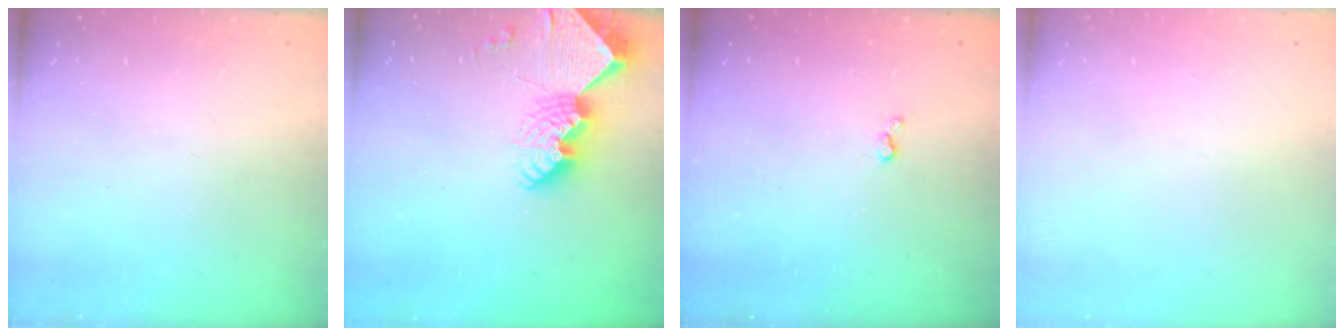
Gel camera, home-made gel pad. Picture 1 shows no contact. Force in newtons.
{"total": 11.8, "press": 11.8, "slide": 1.0}
{"total": 2.9, "press": 2.9, "slide": 0.5}
{"total": 0.0}